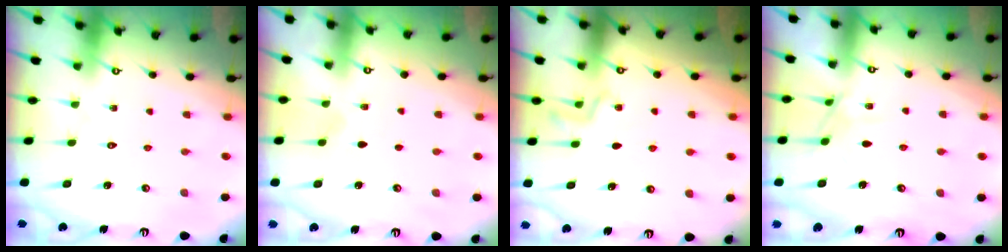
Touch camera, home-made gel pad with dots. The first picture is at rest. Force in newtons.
{"total": 3.6, "press": 3.1, "slide": 1.8}
{"total": 4.7, "press": 4.2, "slide": 2.0}
{"total": 5.5, "press": 5.5, "slide": 0.3}